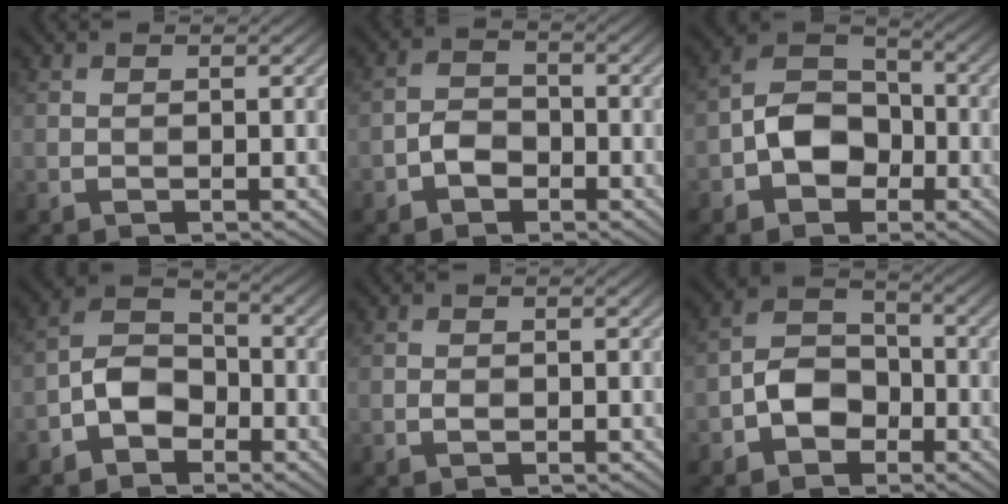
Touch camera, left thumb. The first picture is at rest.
{"total": 3.3, "force": [-1.7, 2.2, 1.8], "torque": [-0.031, 0.006, -0.038]}
{"total": 7.3, "force": [-2.5, 5.3, 4.3], "torque": [-0.074, 0.007, -0.060]}
{"total": 5.8, "force": [-2.9, 3.7, 3.3], "torque": [-0.060, 0.010, -0.068]}
{"total": 0.7, "force": [-0.2, 0.4, 0.5], "torque": [-0.010, 0.000, -0.004]}
{"total": 5.8, "force": [-2.5, 4.1, 3.3], "torque": [-0.060, 0.007, -0.055]}